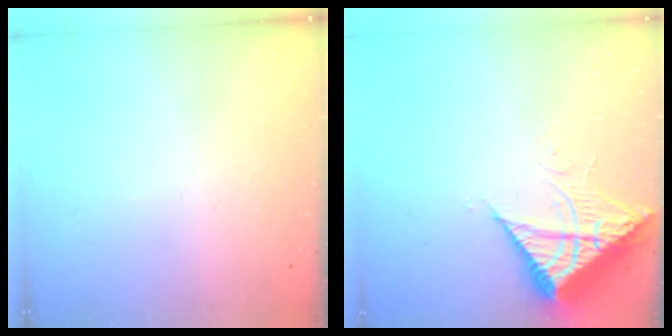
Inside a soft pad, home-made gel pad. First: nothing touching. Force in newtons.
{"total": 9.4, "press": 9.4, "slide": 1.0}